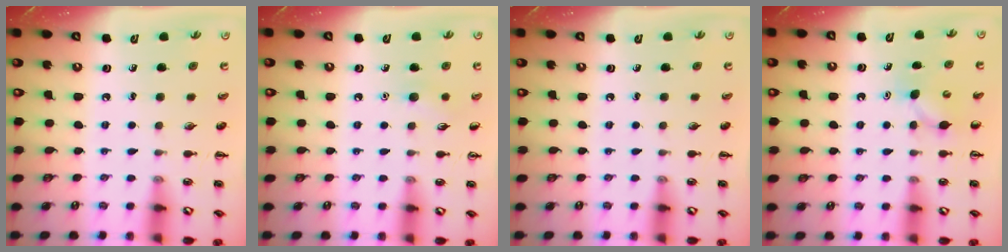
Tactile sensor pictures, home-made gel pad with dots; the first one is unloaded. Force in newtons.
{"total": 5.2, "press": 4.9, "slide": 1.6}
{"total": 0.0}
{"total": 4.7, "press": 4.6, "slide": 1.1}